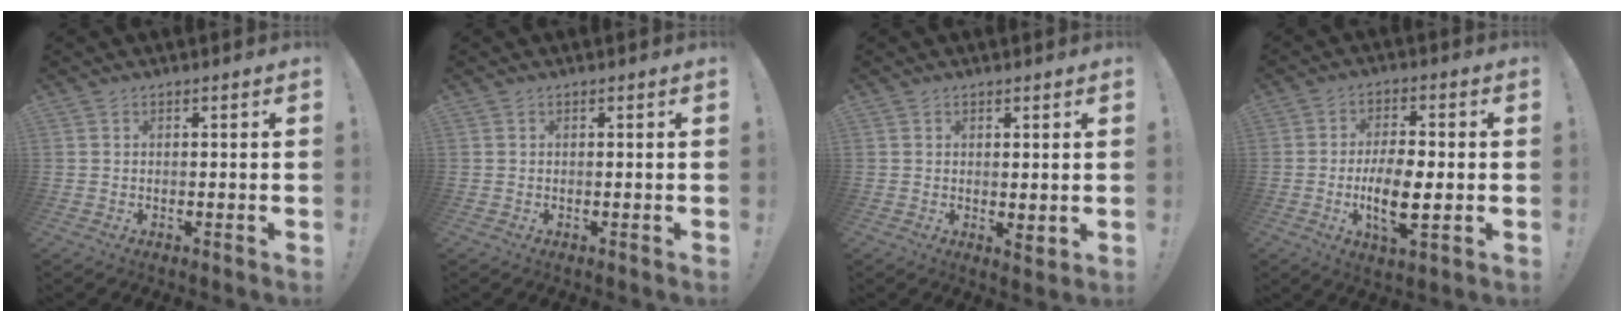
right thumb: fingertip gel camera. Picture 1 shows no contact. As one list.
[{"total": 0.0}, {"total": 2.2, "force": [1.1, 0.8, 1.7], "torque": [-0.022, -0.008, 0.020]}, {"total": 10.9, "force": [-2.2, 4.2, 9.9], "torque": [-0.186, -0.003, -0.041]}]